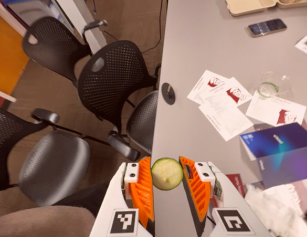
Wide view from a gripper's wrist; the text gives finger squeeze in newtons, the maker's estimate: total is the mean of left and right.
{"total": 9.8, "left": 9.9, "right": 9.6}